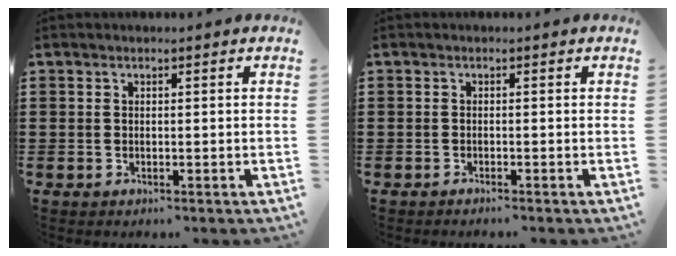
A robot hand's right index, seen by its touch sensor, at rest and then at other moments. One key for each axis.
{"total": 0.5, "fx": -0.5, "fy": -0.1, "fz": 0.2, "tx": -0.006, "ty": -0.003, "tz": -0.009}